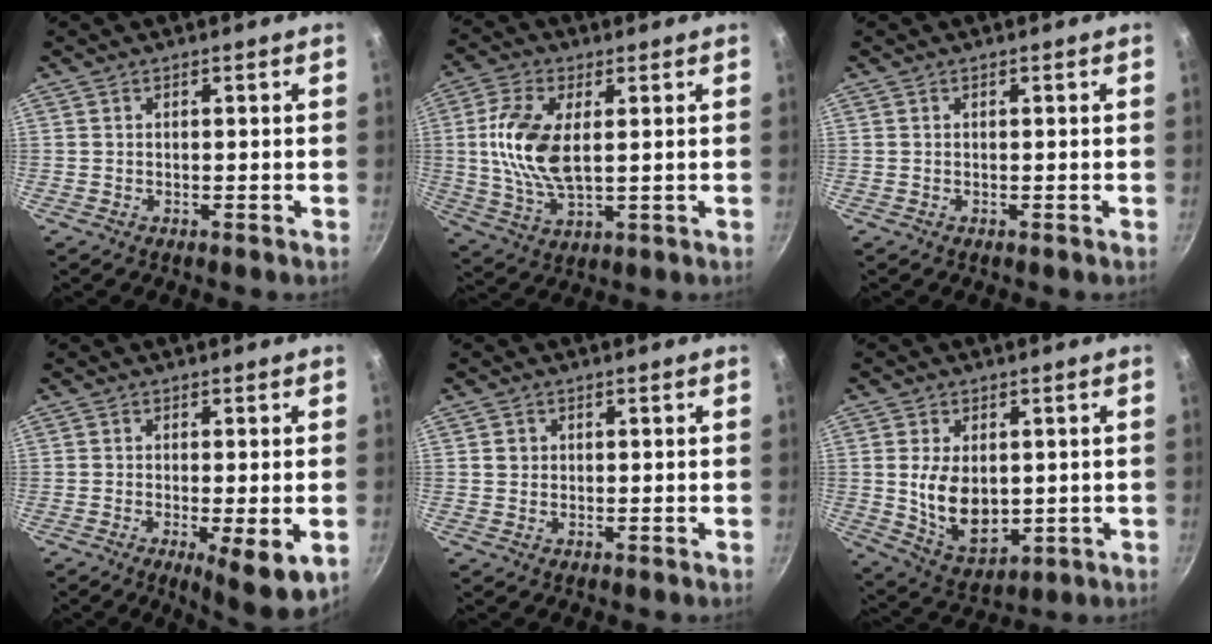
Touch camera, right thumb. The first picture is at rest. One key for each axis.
{"total": 12.2, "fx": 1.8, "fy": 6.0, "fz": 10.4, "tx": -0.209, "ty": -0.001, "tz": 0.035}
{"total": 0.0}
{"total": 8.1, "fx": -2.0, "fy": 2.0, "fz": 7.6, "tx": -0.111, "ty": -0.010, "tz": -0.023}
{"total": 1.5, "fx": 0.3, "fy": 1.4, "fz": 0.5, "tx": -0.003, "ty": 0.004, "tz": 0.003}
{"total": 11.2, "fx": 0.6, "fy": 7.4, "fz": 8.5, "tx": -0.128, "ty": -0.021, "tz": 0.031}